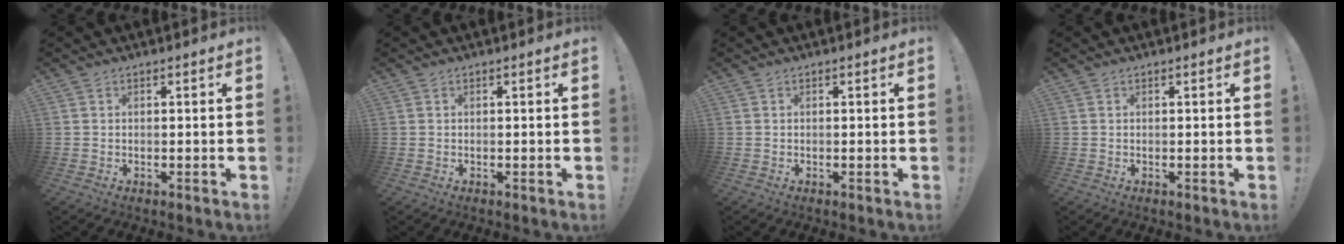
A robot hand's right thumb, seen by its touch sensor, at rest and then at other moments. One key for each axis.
{"total": 0.0}
{"total": 0.0}
{"total": 0.0}